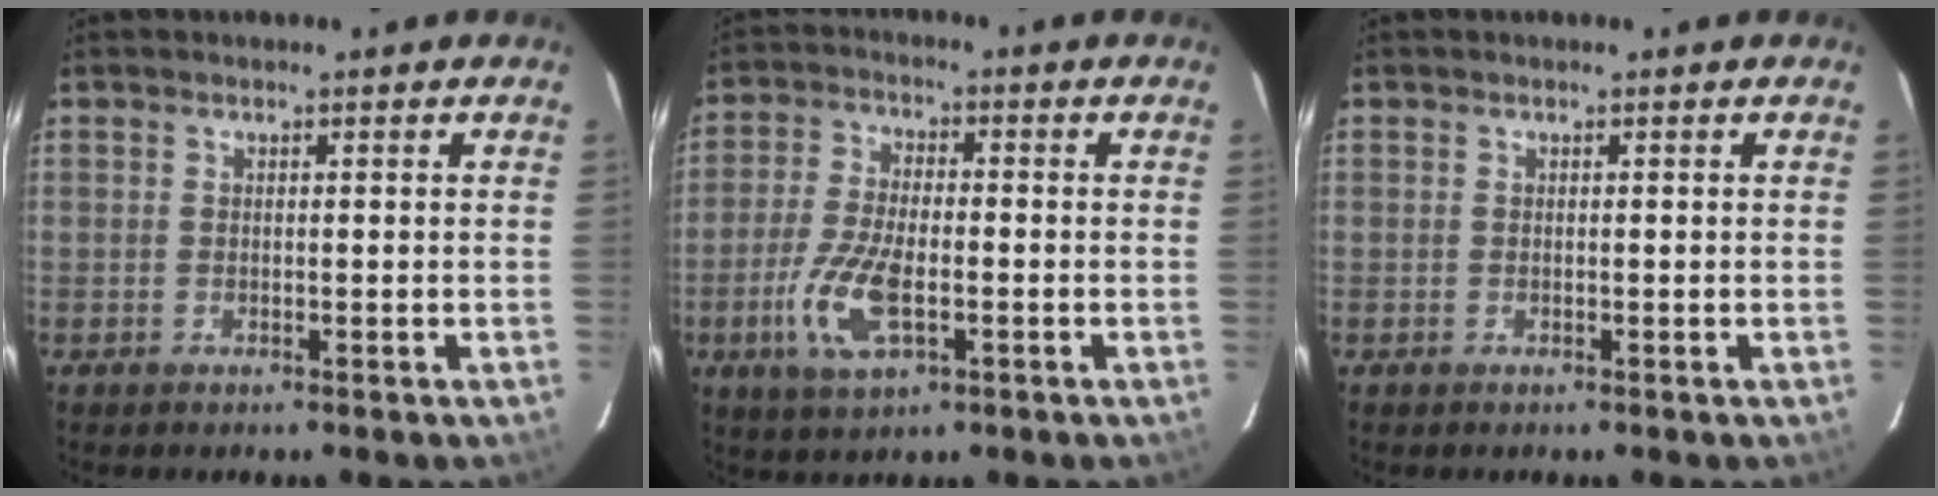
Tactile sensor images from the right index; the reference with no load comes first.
{"total": 10.4, "force": [-3.4, 4.4, 8.8], "torque": [-0.191, -0.007, -0.064]}
{"total": 0.0}